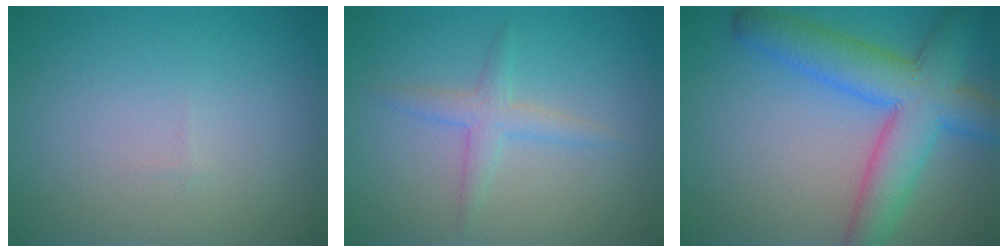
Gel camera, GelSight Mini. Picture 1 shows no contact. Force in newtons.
{"total": 2.2, "press": 2.2, "slide": 0.1}
{"total": 8.2, "press": 8.2, "slide": 0.3}